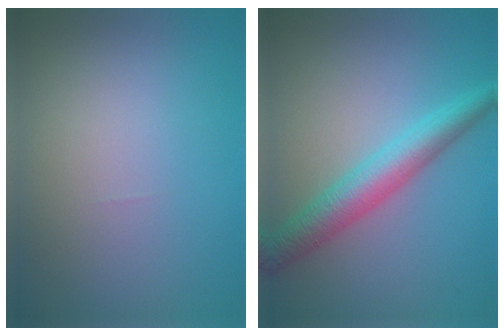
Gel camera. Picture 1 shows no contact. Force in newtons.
{"total": 4.5, "press": 4.5, "slide": 0.1}